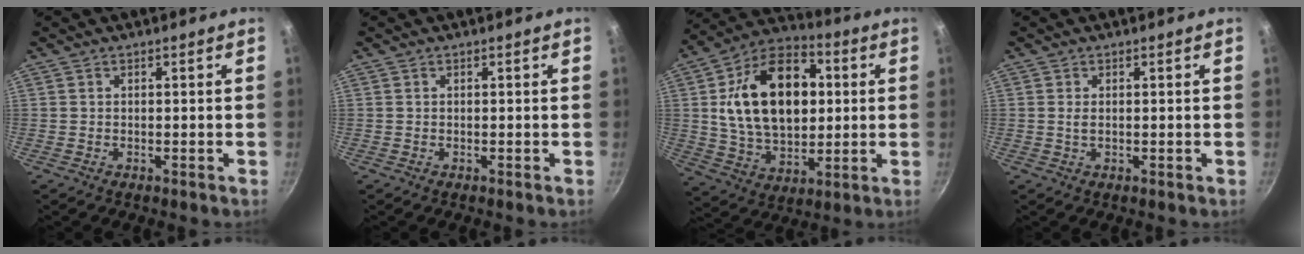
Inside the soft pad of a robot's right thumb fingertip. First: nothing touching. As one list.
[{"total": 0.0}, {"total": 22.9, "force": [3.6, 15.0, 17.0], "torque": [-0.258, 0.012, 0.056]}, {"total": 1.1, "force": [0.1, 0.5, 1.0], "torque": [-0.019, 0.000, 0.001]}]